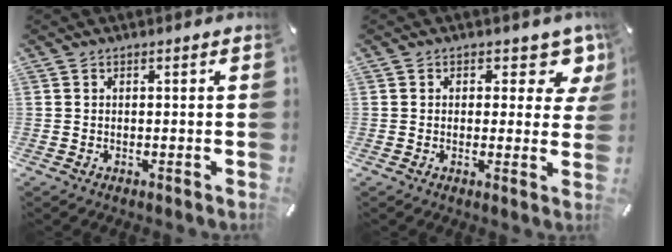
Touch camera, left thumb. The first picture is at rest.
{"total": 6.8, "force": [3.6, 4.2, 4.0], "torque": [-0.034, -0.022, 0.055]}